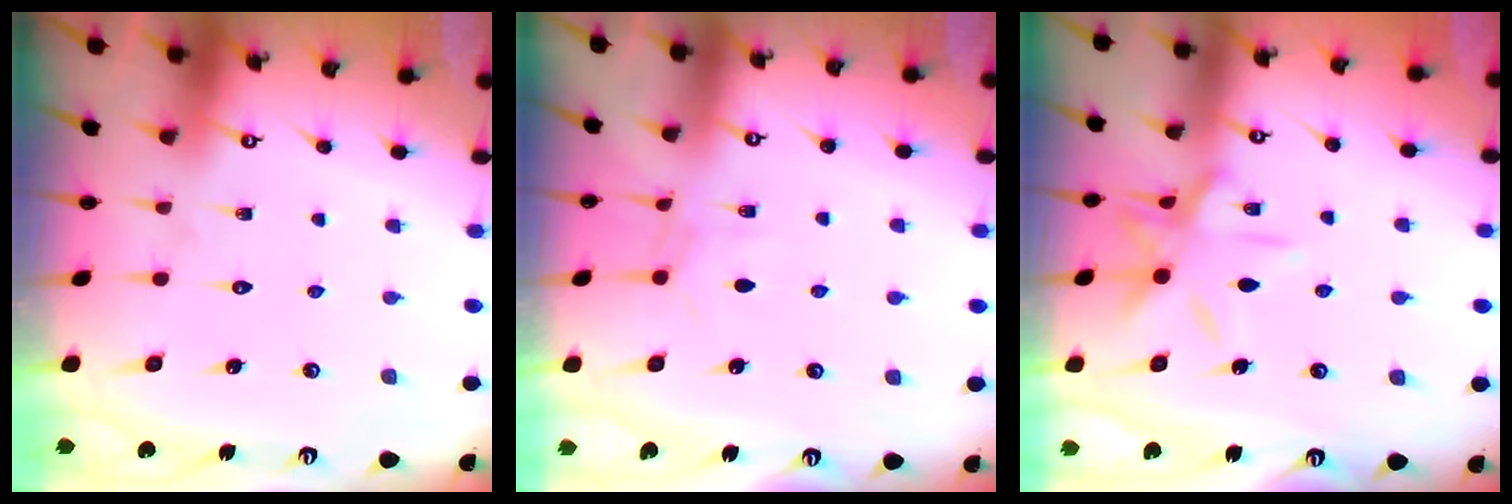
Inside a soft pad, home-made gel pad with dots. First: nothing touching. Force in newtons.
{"total": 3.4, "press": 3.4, "slide": 0.5}
{"total": 10.6, "press": 10.6, "slide": 0.6}